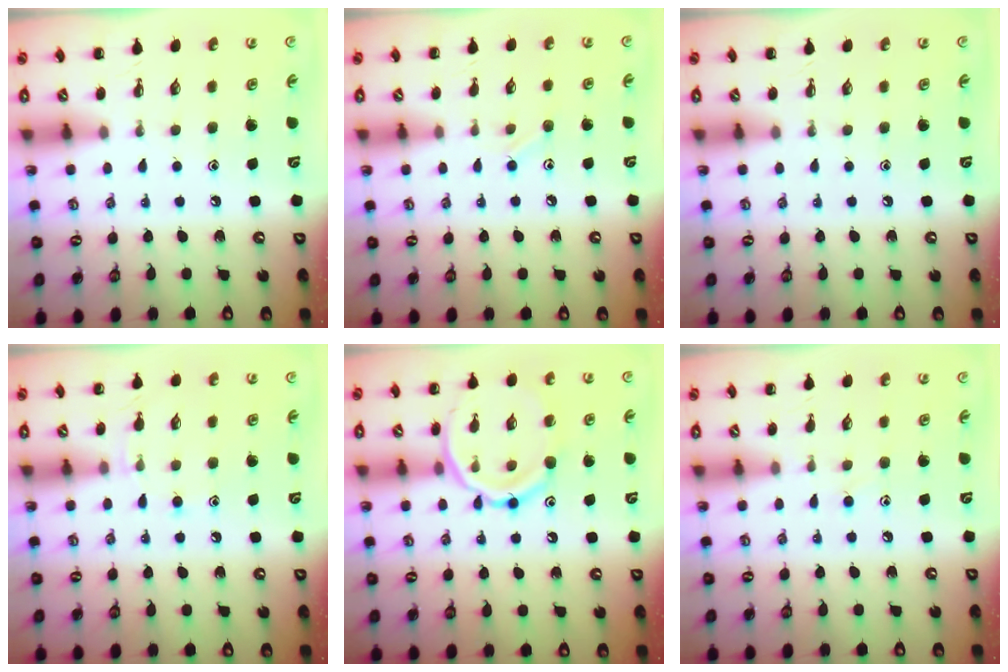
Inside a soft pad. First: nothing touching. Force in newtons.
{"total": 7.7, "press": 7.3, "slide": 2.5}
{"total": 0.0}
{"total": 6.9, "press": 6.6, "slide": 1.9}
{"total": 14.5, "press": 14.4, "slide": 1.5}
{"total": 6.7, "press": 6.3, "slide": 2.1}